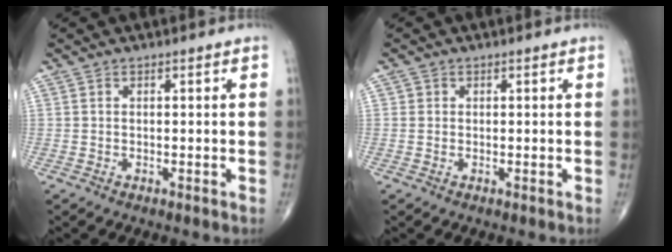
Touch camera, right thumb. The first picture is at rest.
{"total": 0.8, "force": [0.1, 0.8, 0.0], "torque": [0.004, 0.003, 0.000]}